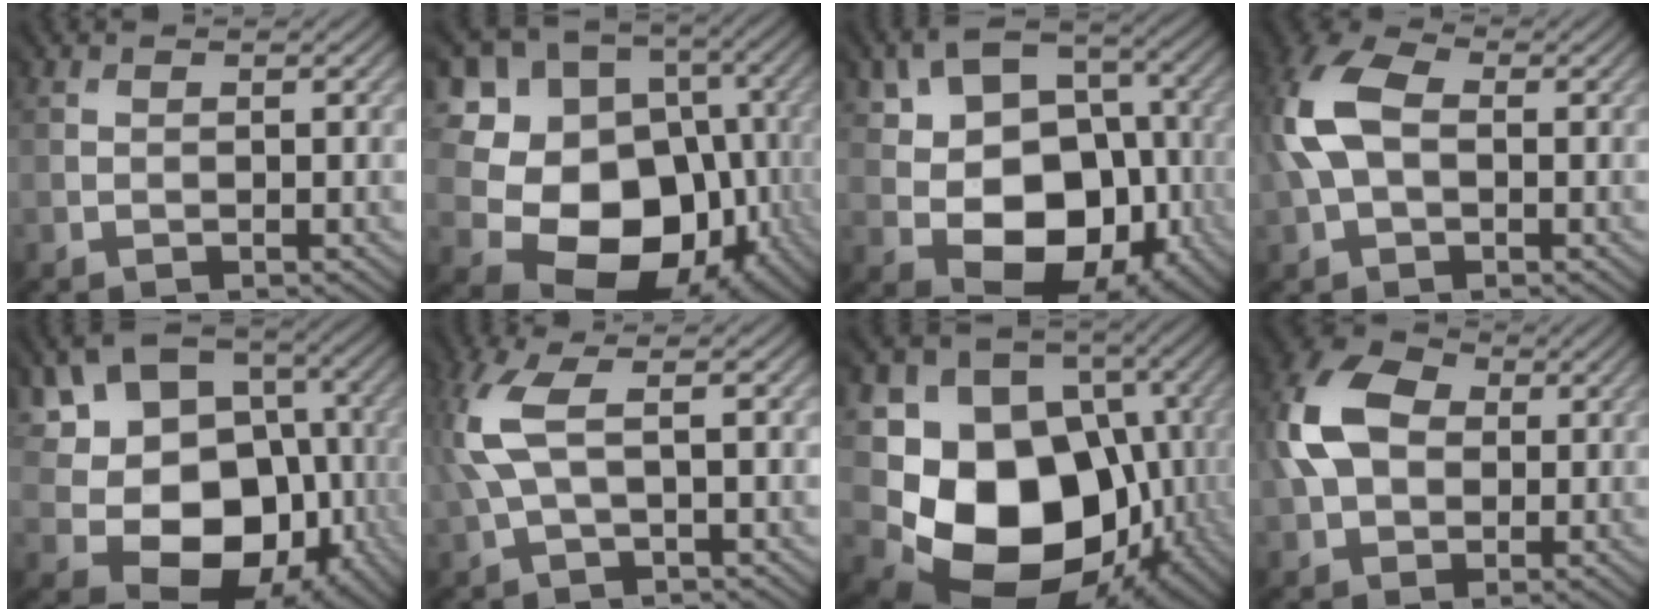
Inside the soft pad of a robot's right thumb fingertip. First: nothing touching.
{"total": 15.4, "force": [-2.0, 13.2, 7.6], "torque": [-0.180, -0.049, -0.011]}
{"total": 13.9, "force": [-1.0, 10.2, 9.5], "torque": [-0.140, -0.012, -0.011]}
{"total": 9.6, "force": [1.2, 6.3, 7.1], "torque": [-0.185, 0.020, 0.010]}
{"total": 16.4, "force": [0.1, 12.8, 10.2], "torque": [-0.183, -0.025, 0.032]}
{"total": 5.4, "force": [1.3, 1.9, 4.8], "torque": [-0.136, 0.014, 0.023]}
{"total": 17.1, "force": [-3.4, 13.9, 9.4], "torque": [-0.183, -0.057, -0.032]}
{"total": 10.4, "force": [1.7, 7.8, 6.6], "torque": [-0.175, 0.012, 0.027]}